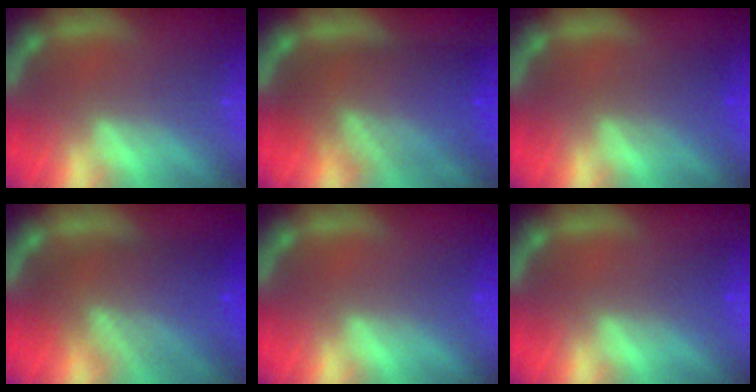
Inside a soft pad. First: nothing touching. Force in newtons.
{"total": 9.5}
{"total": 2.4}
{"total": 9.1}
{"total": 0.9}
{"total": 1.0}